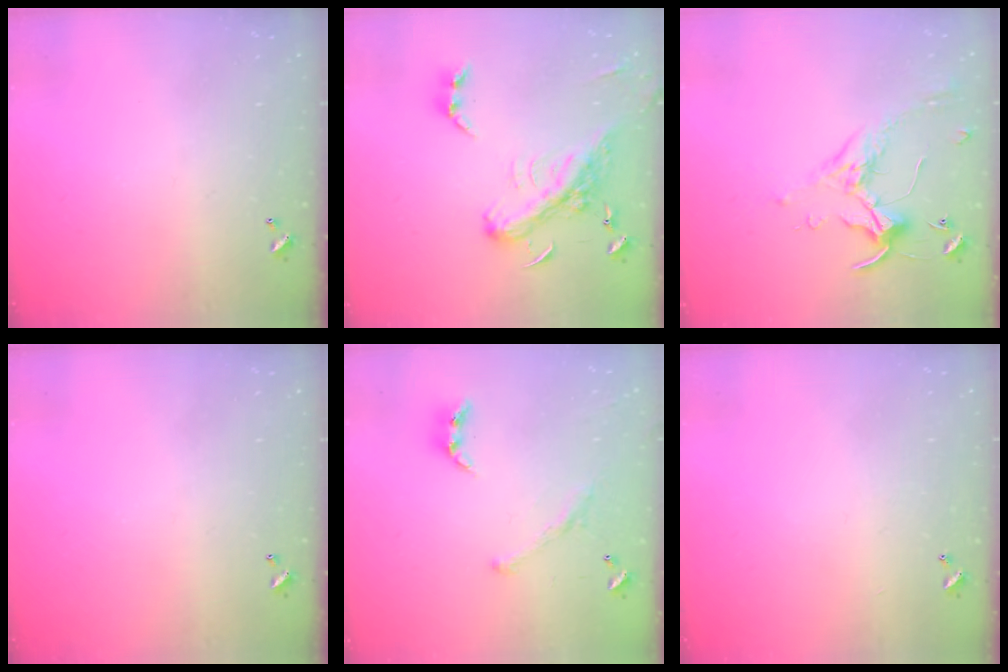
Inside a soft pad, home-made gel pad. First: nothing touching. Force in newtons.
{"total": 7.1, "press": 6.9, "slide": 1.4}
{"total": 0.7, "press": 0.6, "slide": 0.4}
{"total": 0.0}
{"total": 1.2, "press": 0.6, "slide": 1.0}
{"total": 1.9, "press": 1.9, "slide": 0.5}